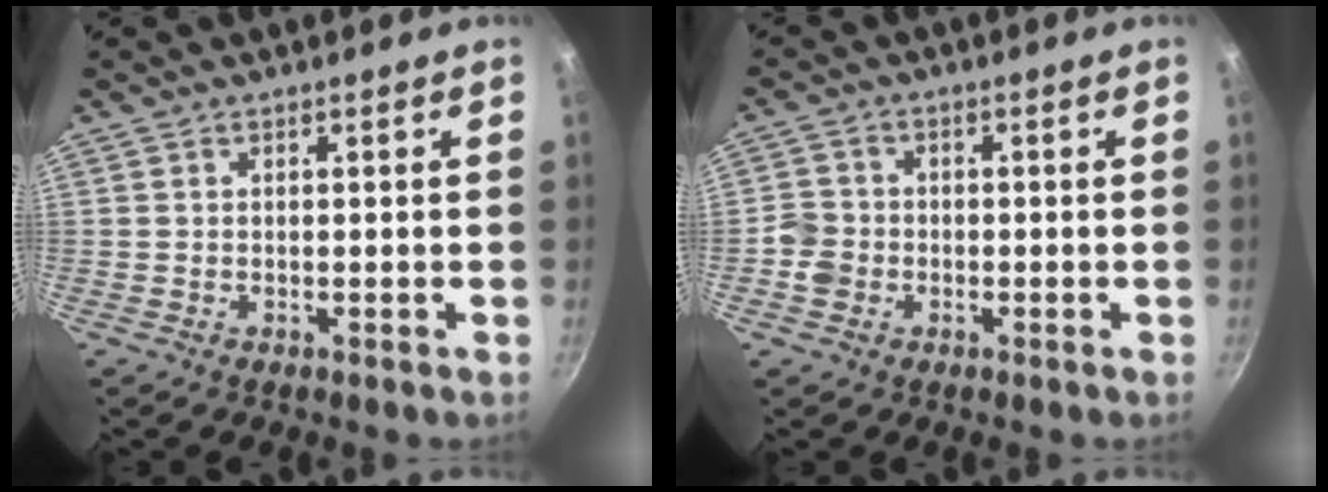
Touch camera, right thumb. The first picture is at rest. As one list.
[{"total": 4.3, "force": [-1.5, 3.8, 1.4], "torque": [-0.014, 0.019, -0.035]}]